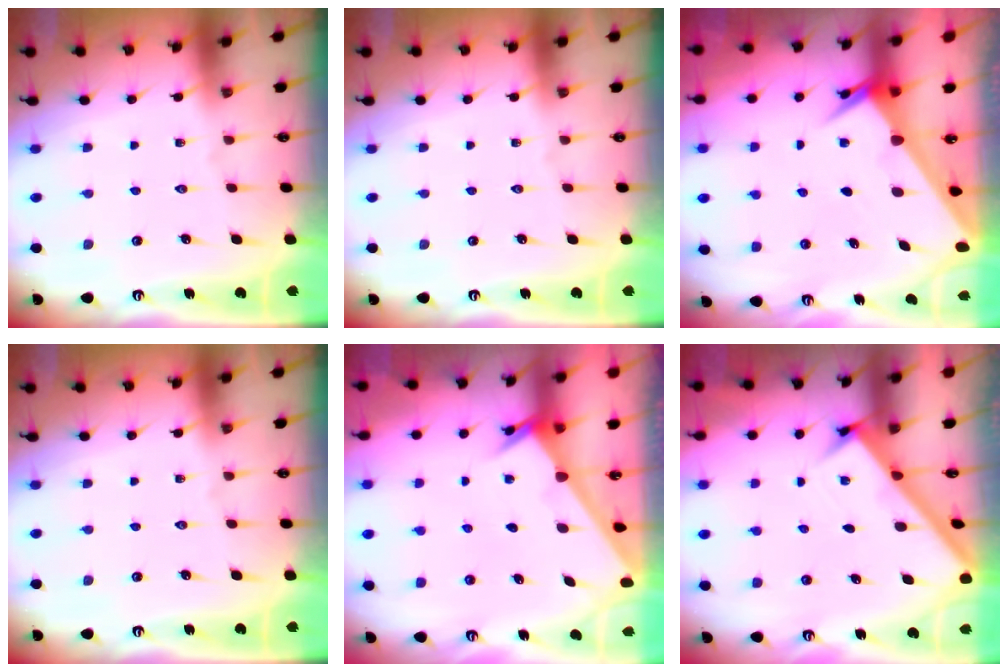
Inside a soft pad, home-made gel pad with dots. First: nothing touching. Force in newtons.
{"total": 0.0}
{"total": 2.6, "press": 2.6, "slide": 0.2}
{"total": 0.0}
{"total": 2.4, "press": 2.4, "slide": 0.2}
{"total": 2.6, "press": 2.6, "slide": 0.3}